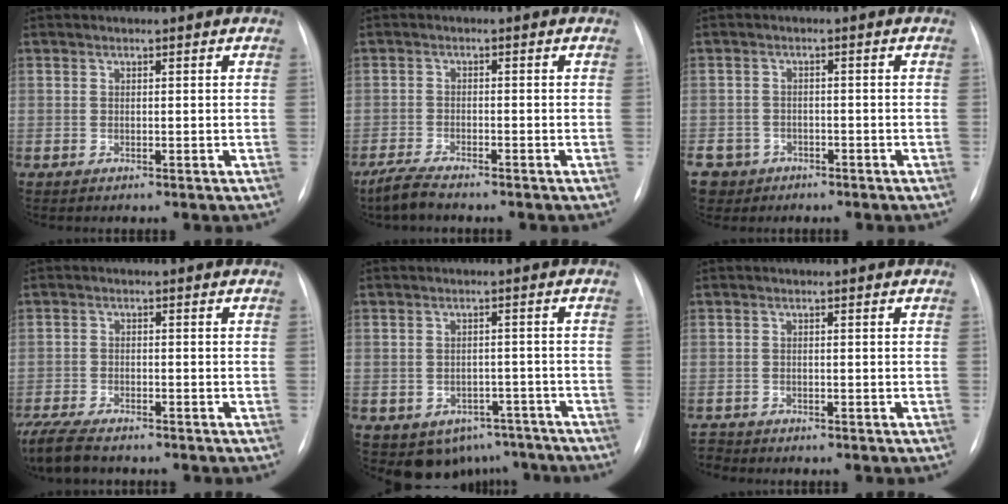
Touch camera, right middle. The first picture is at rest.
{"total": 4.1, "force": [-3.5, 0.4, 2.1], "torque": [-0.048, -0.014, -0.065]}
{"total": 7.4, "force": [-4.4, 5.9, 1.1], "torque": [-0.040, 0.003, -0.071]}
{"total": 8.8, "force": [-7.2, 2.4, 4.5], "torque": [-0.087, -0.020, -0.124]}
{"total": 8.1, "force": [-5.6, 5.6, 1.5], "torque": [-0.004, 0.016, -0.065]}
{"total": 1.5, "force": [-1.4, 0.3, -0.5], "torque": [0.008, -0.006, -0.024]}